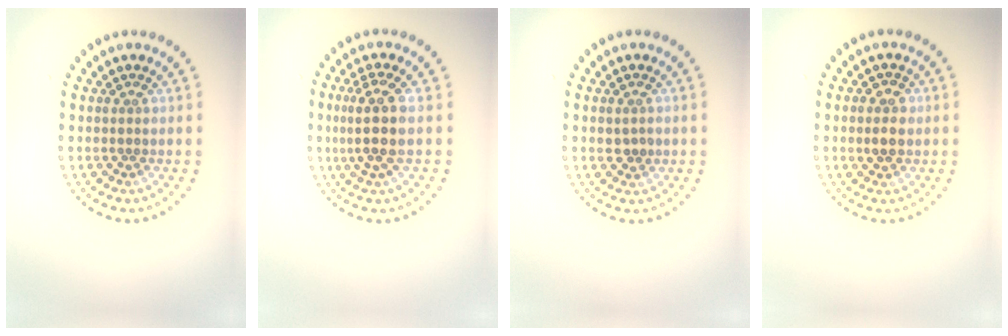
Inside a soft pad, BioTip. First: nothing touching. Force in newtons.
{"total": 3.5, "press": 2.9, "slide": 1.8}
{"total": 1.4, "press": 1.4, "slide": 0.1}
{"total": 2.1, "press": 2.0, "slide": 0.3}